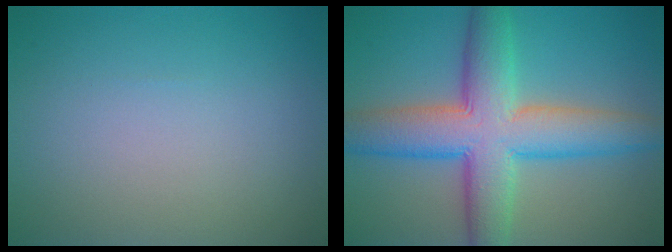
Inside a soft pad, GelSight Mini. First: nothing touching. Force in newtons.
{"total": 9.6, "press": 9.6, "slide": 0.3}